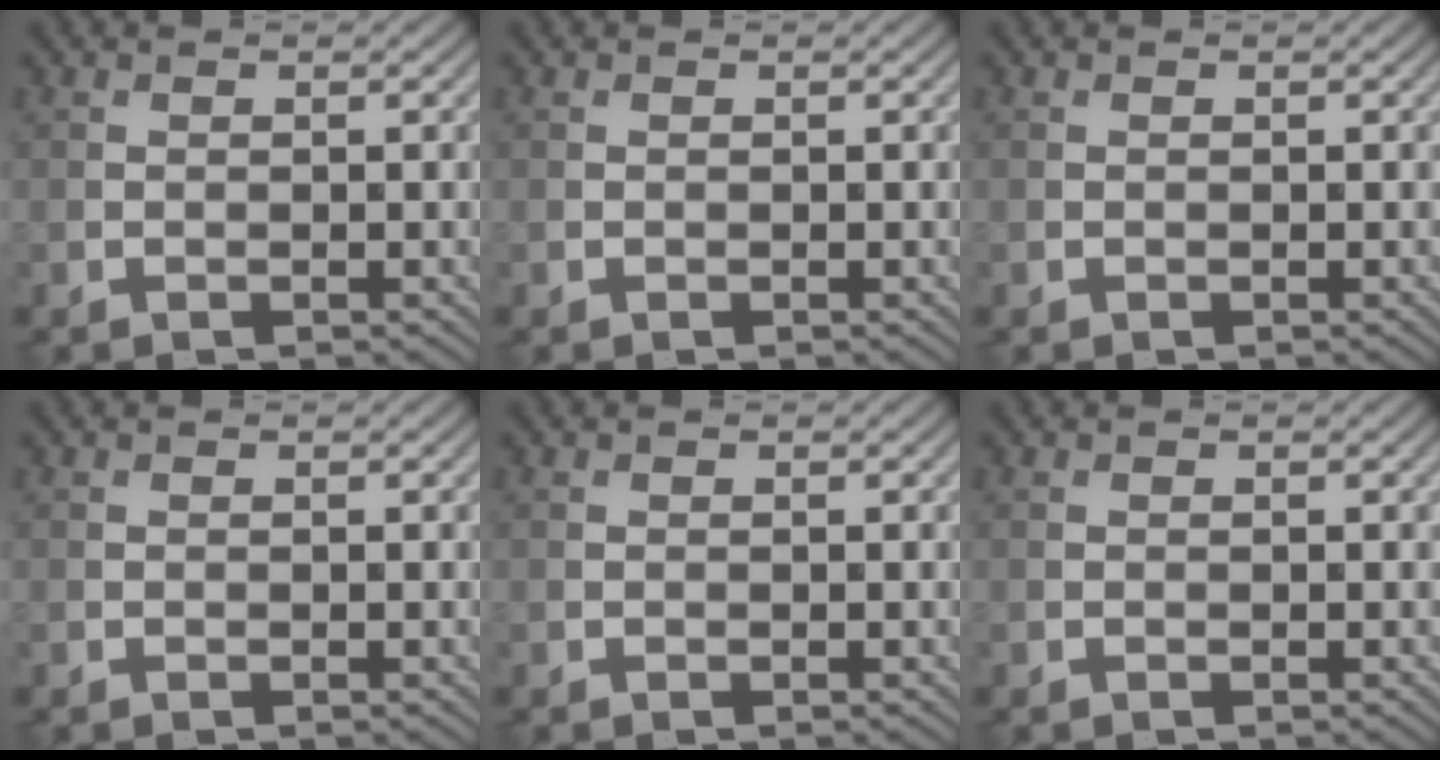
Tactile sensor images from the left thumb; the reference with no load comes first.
{"total": 0.0}
{"total": 0.0}
{"total": 0.0}
{"total": 0.0}
{"total": 0.0}